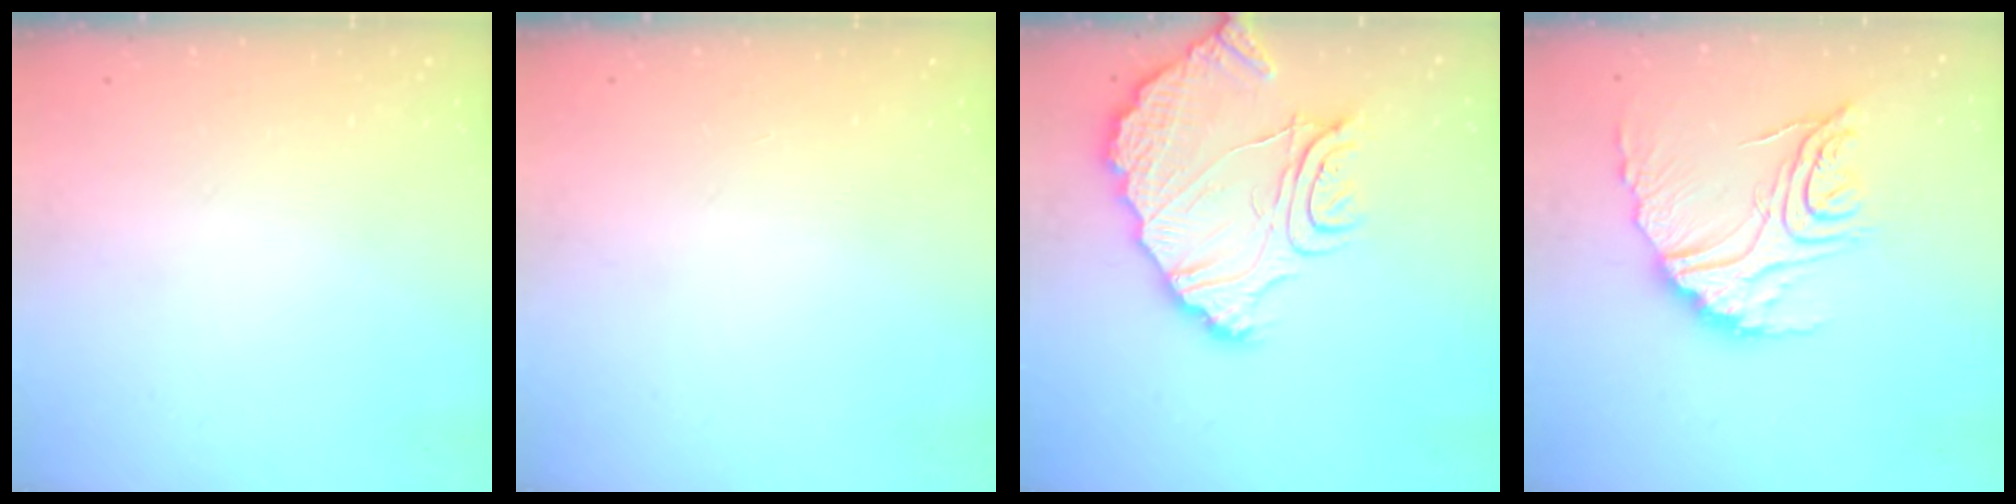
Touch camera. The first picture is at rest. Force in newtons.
{"total": 0.0}
{"total": 15.4, "press": 15.4, "slide": 1.0}
{"total": 18.9, "press": 18.8, "slide": 1.8}